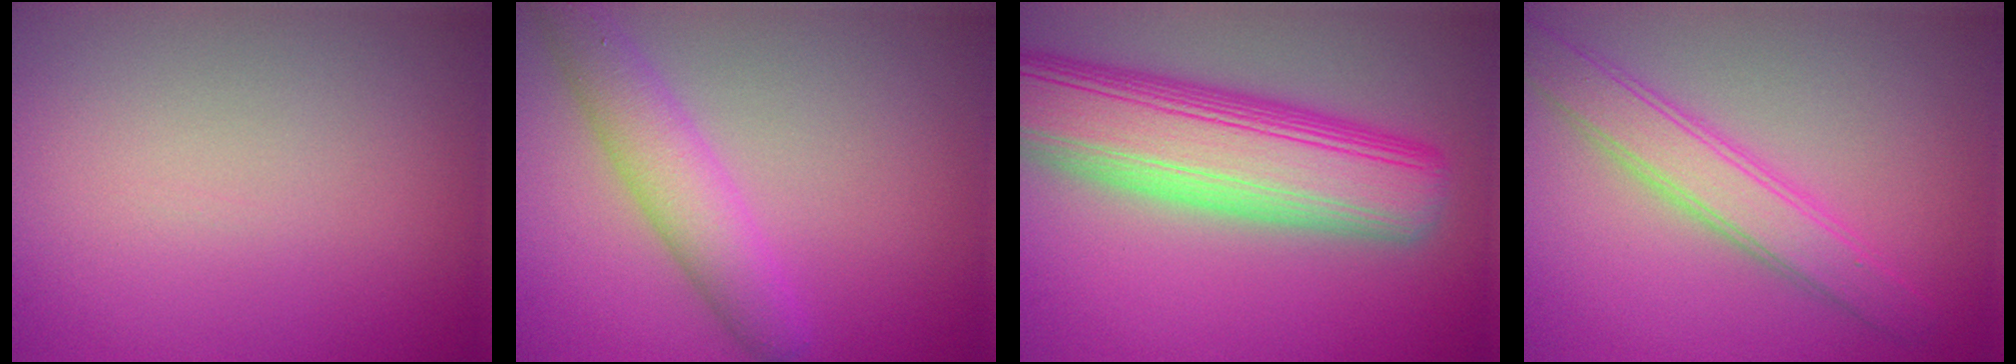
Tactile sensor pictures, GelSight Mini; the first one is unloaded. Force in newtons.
{"total": 4.0, "press": 4.0, "slide": 0.2}
{"total": 11.5, "press": 11.5, "slide": 0.6}
{"total": 3.9, "press": 3.9, "slide": 0.1}